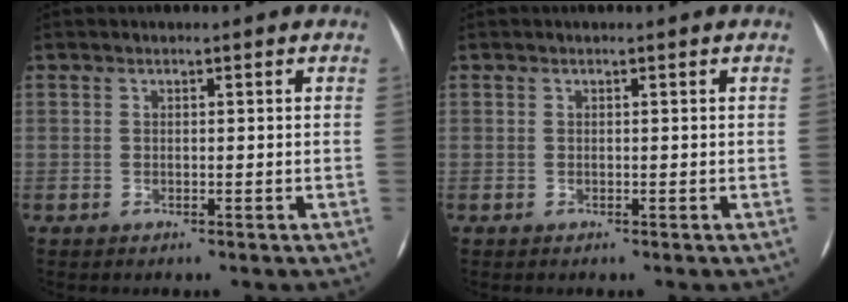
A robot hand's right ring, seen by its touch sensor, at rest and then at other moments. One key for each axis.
{"total": 0.0}